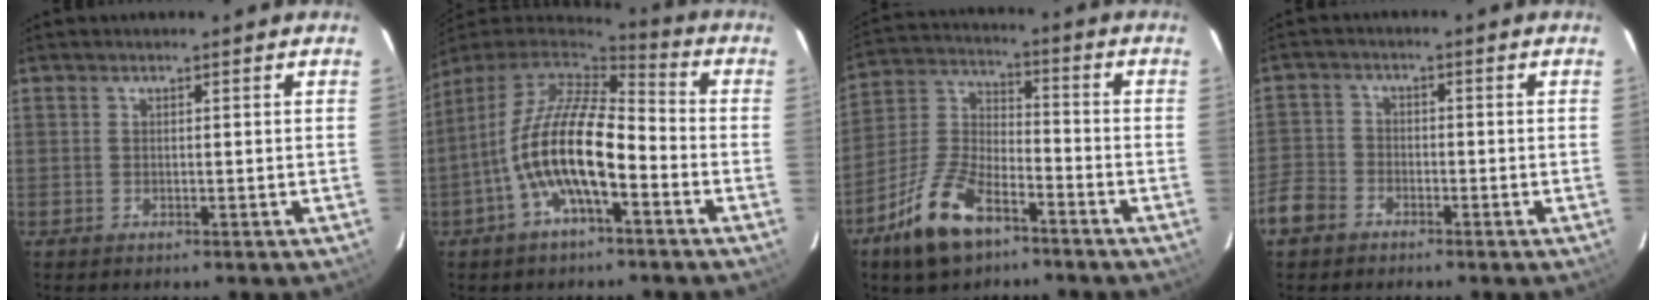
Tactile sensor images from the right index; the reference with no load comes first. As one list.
[{"total": 15.1, "force": [-5.0, 5.1, 13.2], "torque": [-0.258, -0.003, -0.099]}, {"total": 13.6, "force": [-8.4, 6.2, 8.8], "torque": [-0.193, 0.007, -0.158]}, {"total": 6.9, "force": [-4.3, 5.0, 2.1], "torque": [-0.055, 0.016, -0.089]}]